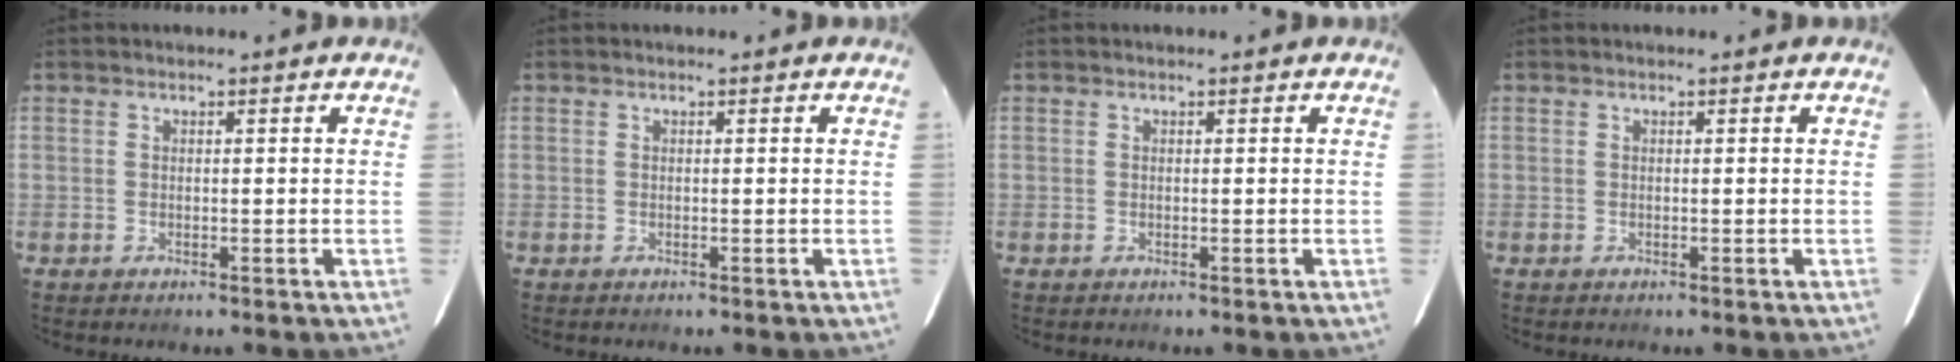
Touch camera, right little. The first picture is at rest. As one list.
[{"total": 0.0}, {"total": 0.0}, {"total": 0.0}]